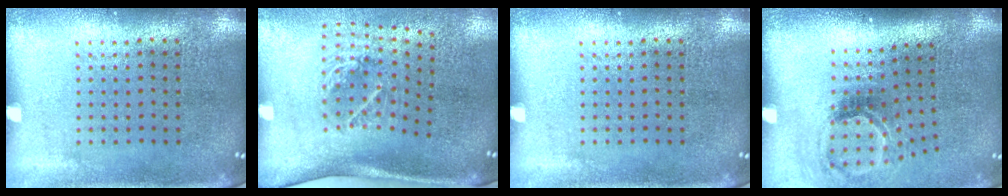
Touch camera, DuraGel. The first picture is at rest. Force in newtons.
{"total": 2.1, "press": 1.3, "slide": 1.6}
{"total": 0.0}
{"total": 1.9, "press": 1.2, "slide": 1.4}